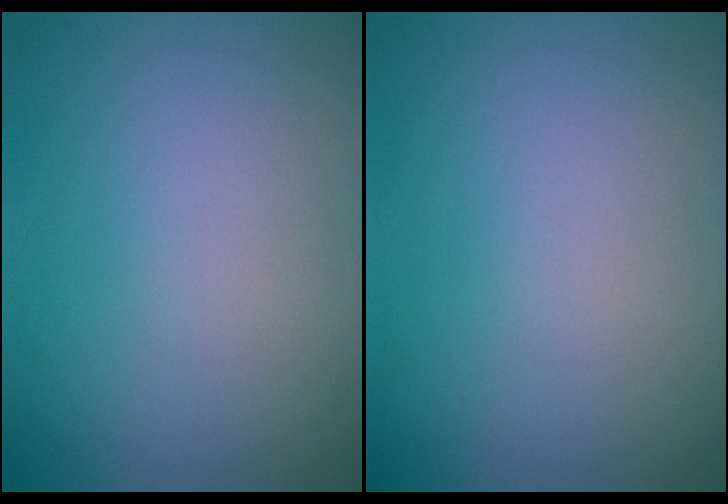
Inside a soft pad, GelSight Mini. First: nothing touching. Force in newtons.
{"total": 0.0}